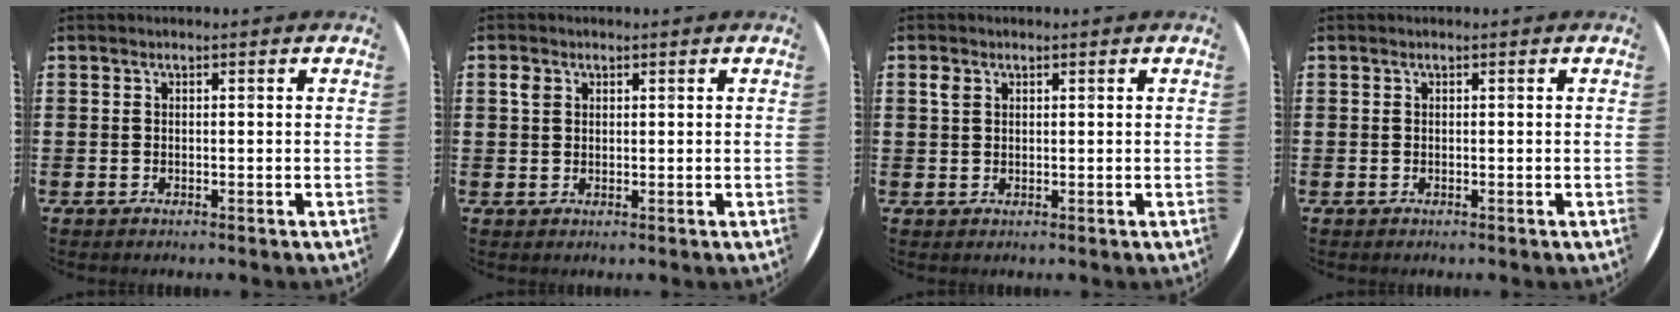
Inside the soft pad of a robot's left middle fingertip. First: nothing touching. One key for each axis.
{"total": 1.6, "fx": 0.9, "fy": 1.2, "fz": 0.5, "tx": -0.004, "ty": 0.002, "tz": 0.016}
{"total": 1.5, "fx": 0.8, "fy": 1.0, "fz": 0.6, "tx": -0.005, "ty": 0.001, "tz": 0.014}
{"total": 0.0}